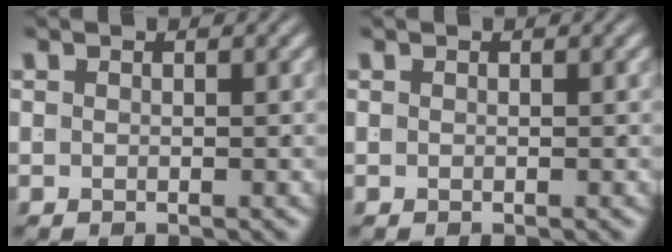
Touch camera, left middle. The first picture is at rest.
{"total": 0.0}